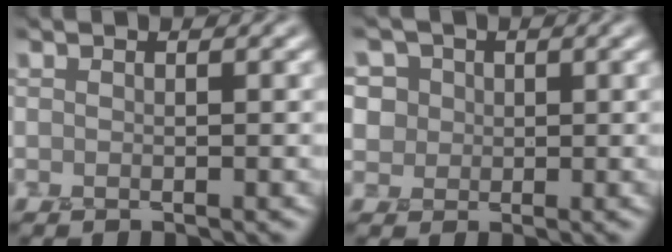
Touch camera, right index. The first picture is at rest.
{"total": 4.7, "force": [2.4, 3.8, 1.1], "torque": [-0.025, 0.029, 0.028]}